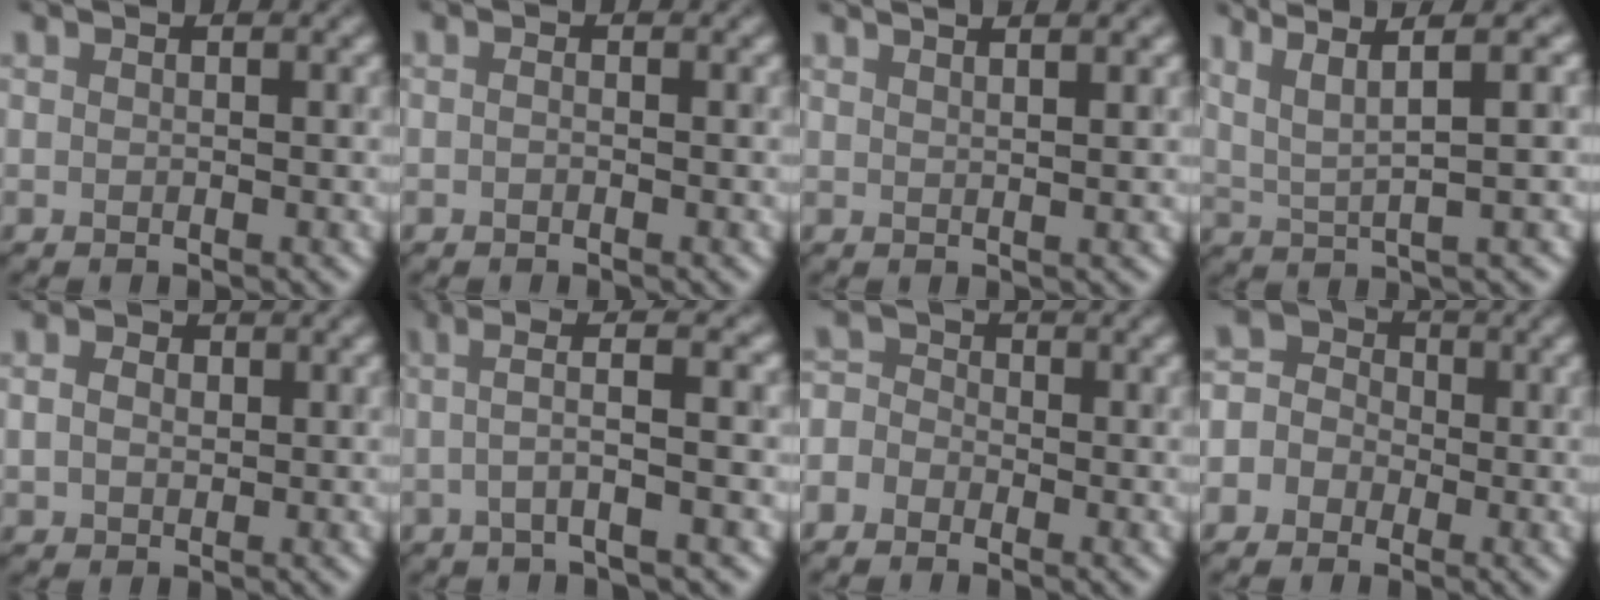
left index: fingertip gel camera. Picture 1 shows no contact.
{"total": 0.6, "force": [-0.5, -0.2, -0.2], "torque": [-0.001, -0.001, -0.003]}
{"total": 4.6, "force": [3.3, 1.7, 2.7], "torque": [-0.003, 0.040, 0.011]}
{"total": 5.2, "force": [3.2, 0.5, 4.1], "torque": [-0.082, 0.016, 0.071]}
{"total": 1.9, "force": [0.5, 1.6, 0.8], "torque": [-0.022, 0.014, 0.009]}
{"total": 3.6, "force": [0.0, 0.4, 3.5], "torque": [-0.056, 0.014, 0.007]}
{"total": 2.4, "force": [-1.6, 1.7, 0.3], "torque": [-0.004, 0.014, -0.031]}
{"total": 4.2, "force": [-1.6, 3.8, 0.8], "torque": [0.000, 0.022, -0.039]}